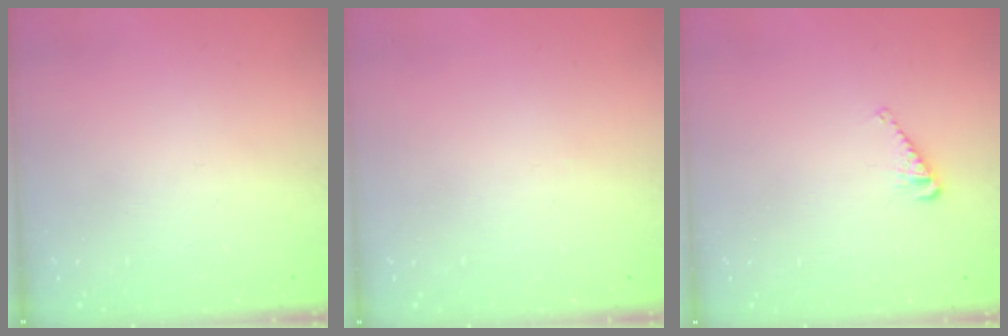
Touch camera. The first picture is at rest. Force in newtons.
{"total": 0.0}
{"total": 4.3, "press": 4.3, "slide": 0.6}